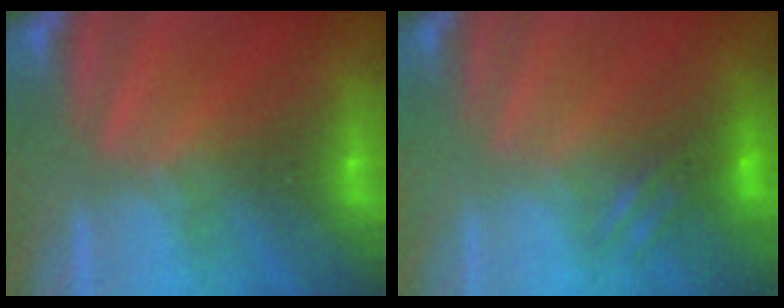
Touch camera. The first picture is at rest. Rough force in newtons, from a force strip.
{"total": 2.5}